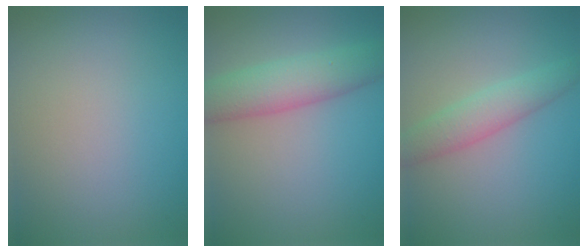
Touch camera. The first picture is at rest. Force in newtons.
{"total": 5.2, "press": 5.2, "slide": 0.3}
{"total": 3.2, "press": 3.2, "slide": 0.1}